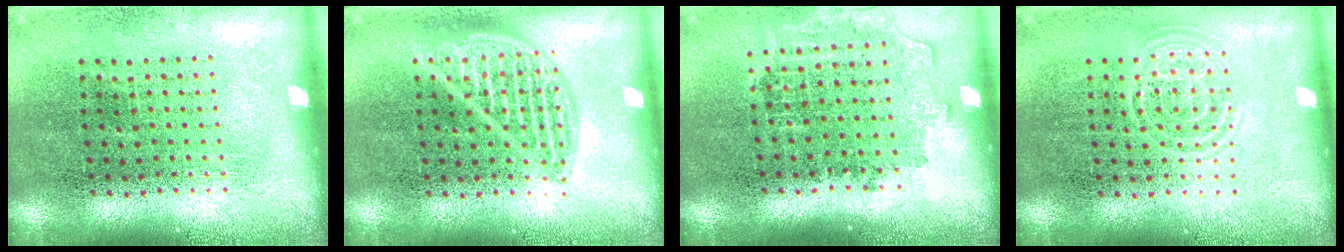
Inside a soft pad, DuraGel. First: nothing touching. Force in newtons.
{"total": 2.2, "press": 2.2, "slide": 0.2}
{"total": 1.2, "press": 1.1, "slide": 0.5}
{"total": 1.5, "press": 1.5, "slide": 0.3}